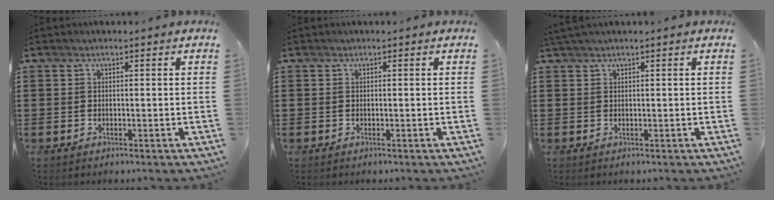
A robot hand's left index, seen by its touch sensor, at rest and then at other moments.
{"total": 0.0}
{"total": 0.9, "force": [0.6, -0.1, 0.7], "torque": [-0.013, -0.001, 0.012]}